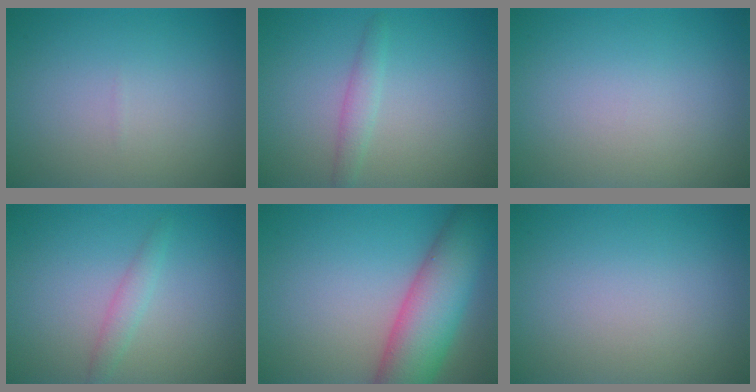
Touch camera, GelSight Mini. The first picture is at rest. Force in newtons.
{"total": 1.5, "press": 1.5, "slide": 0.0}
{"total": 0.0}
{"total": 1.4, "press": 1.4, "slide": 0.0}
{"total": 9.1, "press": 9.1, "slide": 0.3}
{"total": 0.0}